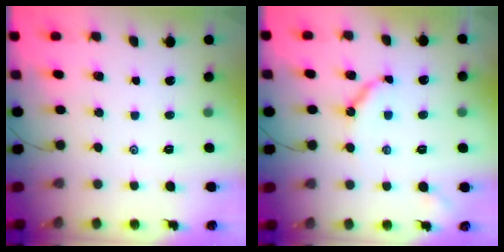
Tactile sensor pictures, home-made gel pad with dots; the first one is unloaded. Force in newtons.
{"total": 8.1, "press": 8.0, "slide": 0.8}